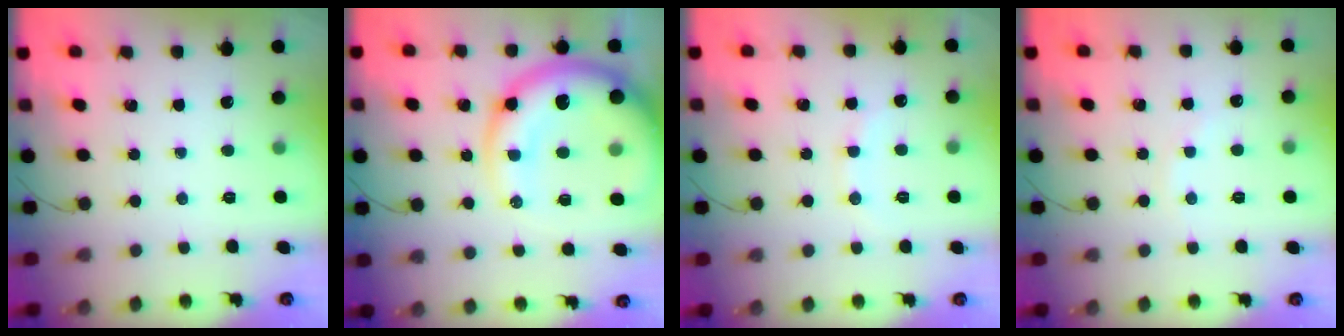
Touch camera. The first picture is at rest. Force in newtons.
{"total": 19.3, "press": 18.8, "slide": 4.4}
{"total": 5.7, "press": 5.5, "slide": 1.7}
{"total": 3.4, "press": 3.2, "slide": 1.0}